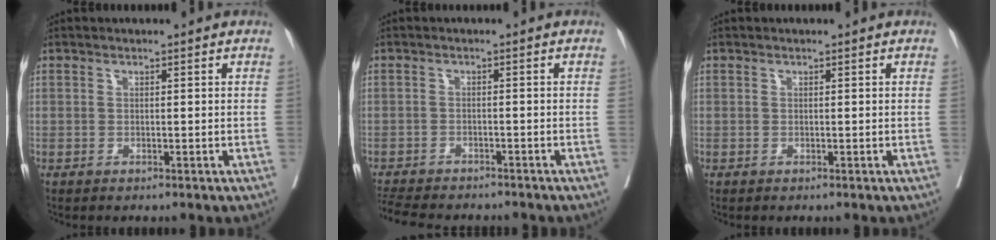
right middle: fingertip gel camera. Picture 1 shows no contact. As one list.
[{"total": 10.6, "force": [-9.6, 2.3, 3.9], "torque": [-0.078, -0.013, -0.137]}, {"total": 0.0}]